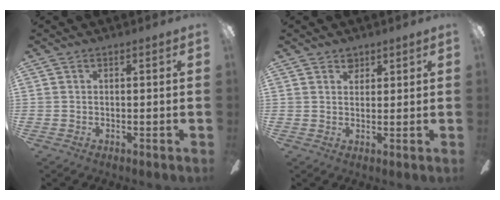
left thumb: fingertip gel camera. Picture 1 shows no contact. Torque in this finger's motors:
{"motor_torque": [0.09, -0.02, 0.19, -0.05, 0.01]}